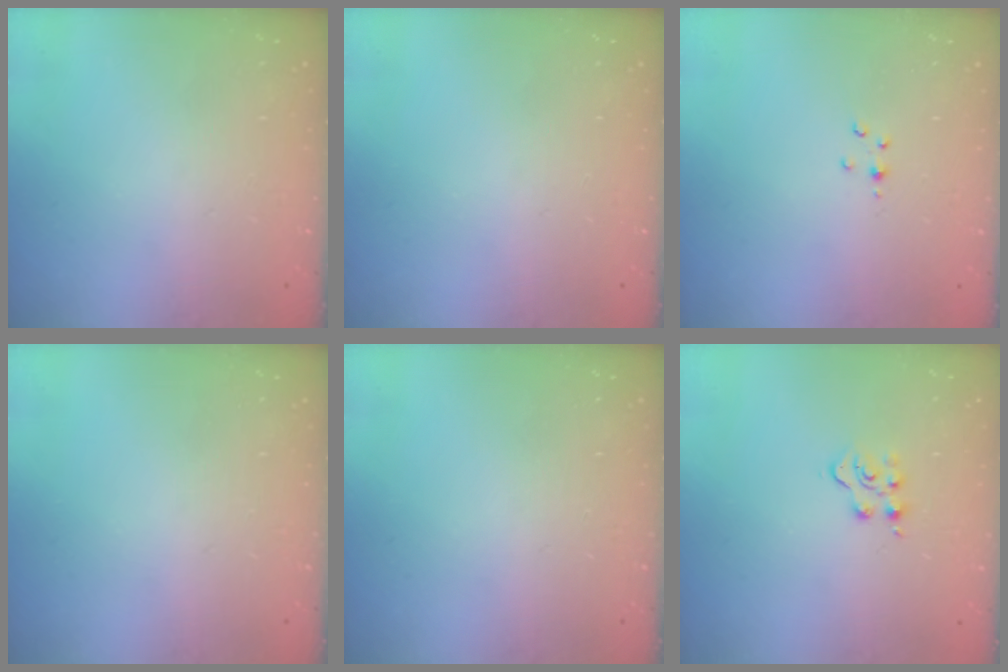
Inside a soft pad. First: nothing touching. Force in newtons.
{"total": 0.0}
{"total": 2.0, "press": 2.0, "slide": 0.3}
{"total": 0.0}
{"total": 0.0}
{"total": 4.2, "press": 4.2, "slide": 0.4}